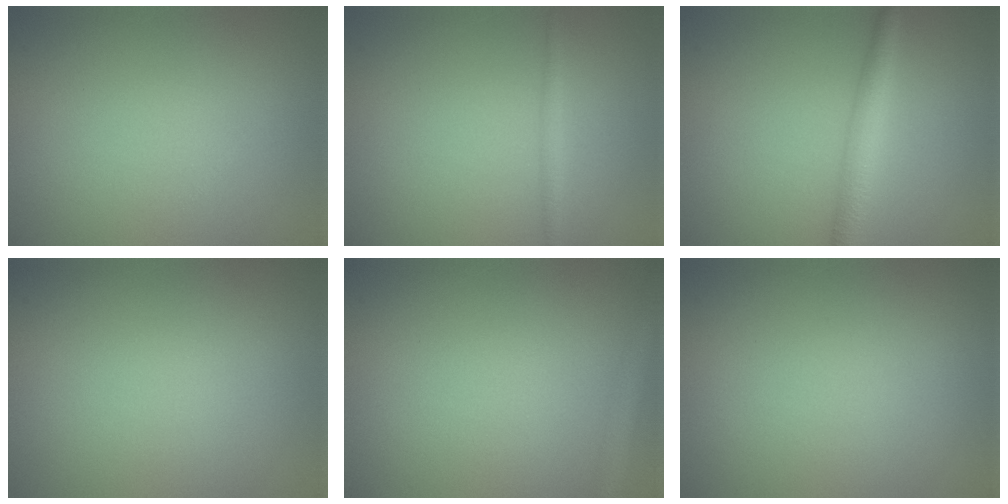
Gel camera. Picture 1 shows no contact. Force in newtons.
{"total": 1.0, "press": 1.0, "slide": 0.0}
{"total": 2.7, "press": 2.7, "slide": 0.1}
{"total": 0.0}
{"total": 2.1, "press": 2.1, "slide": 0.1}
{"total": 0.0}